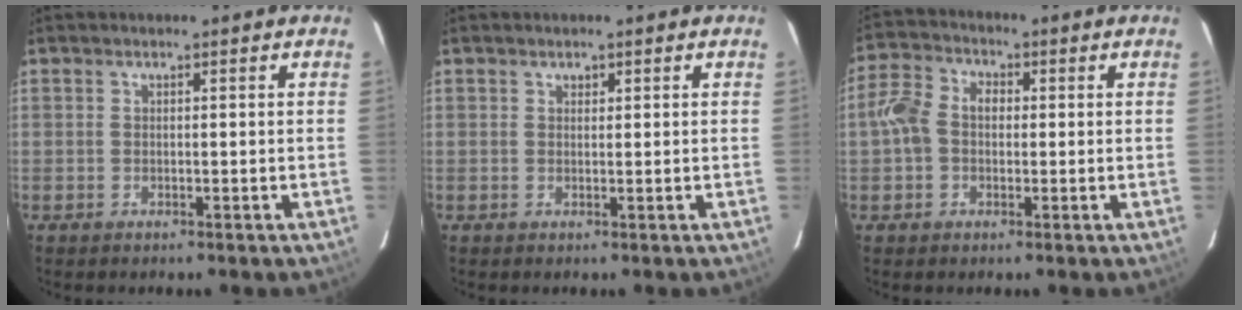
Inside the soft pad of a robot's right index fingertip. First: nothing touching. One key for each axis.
{"total": 0.8, "fx": 0.6, "fy": 0.6, "fz": 0.1, "tx": -0.001, "ty": 0.002, "tz": 0.010}
{"total": 6.6, "fx": -0.4, "fy": 5.2, "fz": 4.0, "tx": -0.088, "ty": 0.022, "tz": -0.012}